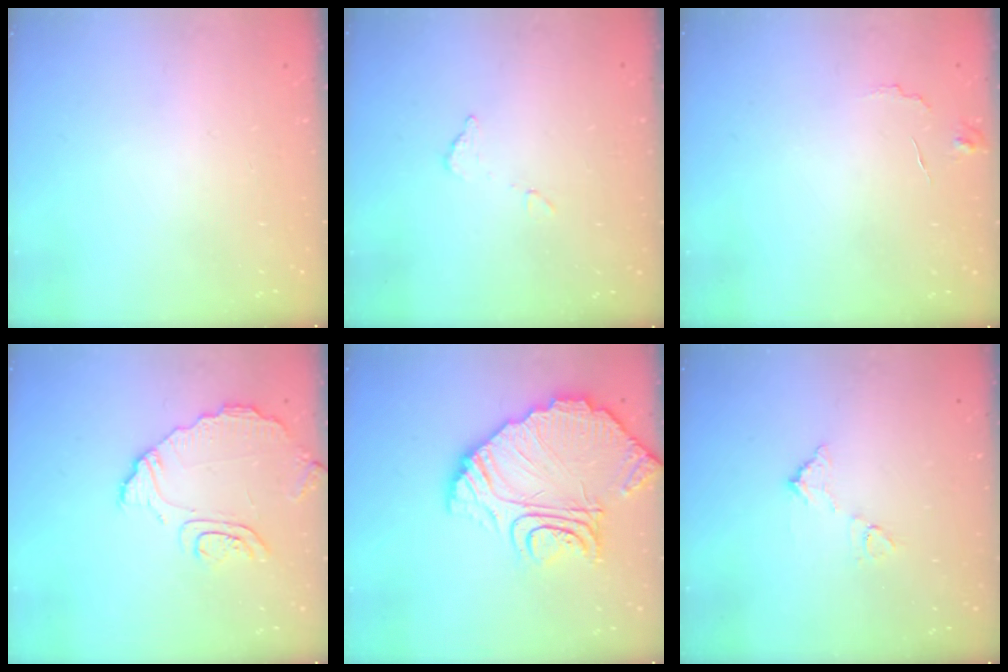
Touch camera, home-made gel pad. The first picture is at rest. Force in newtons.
{"total": 4.9, "press": 4.9, "slide": 0.3}
{"total": 4.9, "press": 4.9, "slide": 0.3}
{"total": 9.1, "press": 9.0, "slide": 0.9}
{"total": 18.7, "press": 18.5, "slide": 2.1}
{"total": 6.3, "press": 6.3, "slide": 0.3}